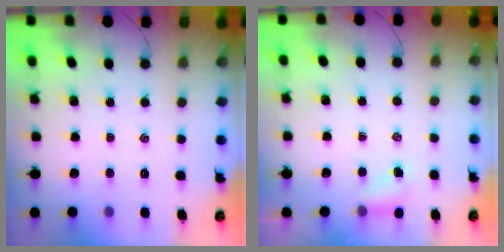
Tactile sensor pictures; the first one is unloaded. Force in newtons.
{"total": 4.4, "press": 4.2, "slide": 1.3}